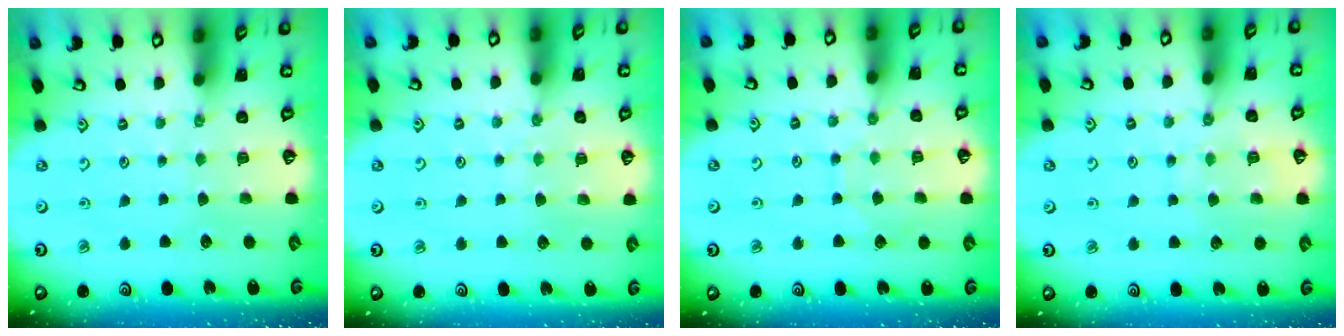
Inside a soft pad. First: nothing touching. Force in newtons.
{"total": 6.7, "press": 6.6, "slide": 0.8}
{"total": 6.3, "press": 6.3, "slide": 0.4}
{"total": 6.7, "press": 6.6, "slide": 0.6}